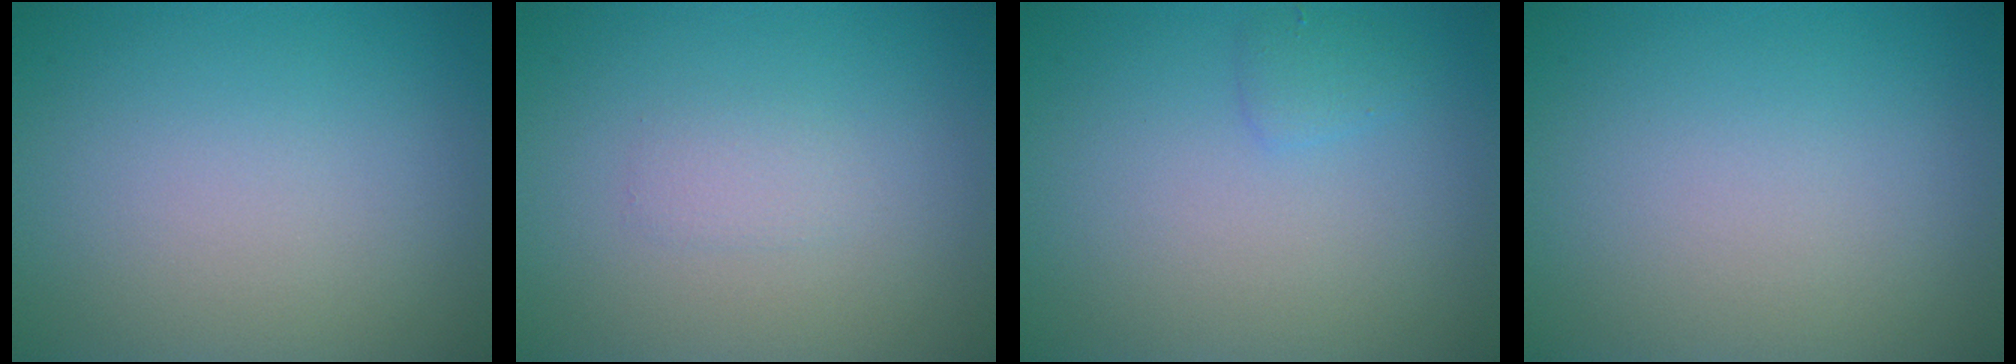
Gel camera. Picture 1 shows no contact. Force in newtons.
{"total": 1.0, "press": 1.0, "slide": 0.0}
{"total": 1.1, "press": 1.1, "slide": 0.1}
{"total": 0.0}